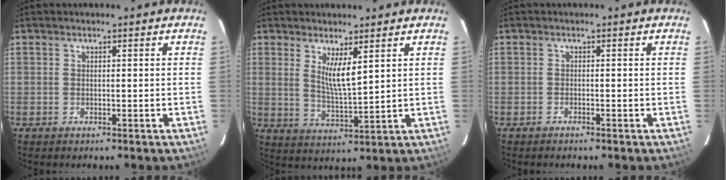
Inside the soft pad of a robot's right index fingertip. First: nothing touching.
{"total": 6.2, "force": [2.9, 1.1, 5.4], "torque": [-0.099, -0.016, 0.057]}
{"total": 0.5, "force": [-0.5, 0.1, 0.1], "torque": [-0.004, 0.000, -0.010]}